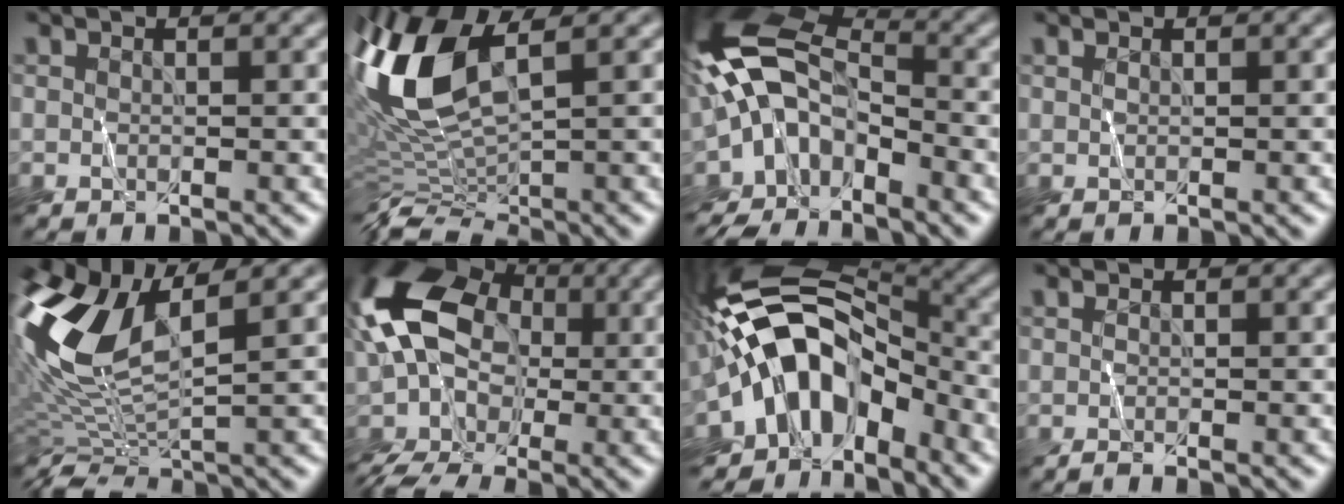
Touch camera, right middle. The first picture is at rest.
{"total": 9.1, "force": [2.1, 3.5, 8.1], "torque": [-0.175, 0.007, 0.035]}
{"total": 9.4, "force": [-4.2, 5.1, 6.7], "torque": [-0.133, 0.015, -0.094]}
{"total": 0.7, "force": [0.7, 0.2, 0.2], "torque": [-0.005, 0.001, 0.008]}
{"total": 9.9, "force": [2.7, 4.3, 8.4], "torque": [-0.191, 0.010, 0.047]}
{"total": 14.1, "force": [-0.6, 10.5, 9.5], "torque": [-0.208, 0.021, -0.029]}
{"total": 11.7, "force": [-4.3, 7.0, 8.3], "torque": [-0.124, 0.025, -0.088]}
{"total": 0.7, "force": [-0.2, 0.3, 0.6], "torque": [-0.003, -0.001, 0.001]}